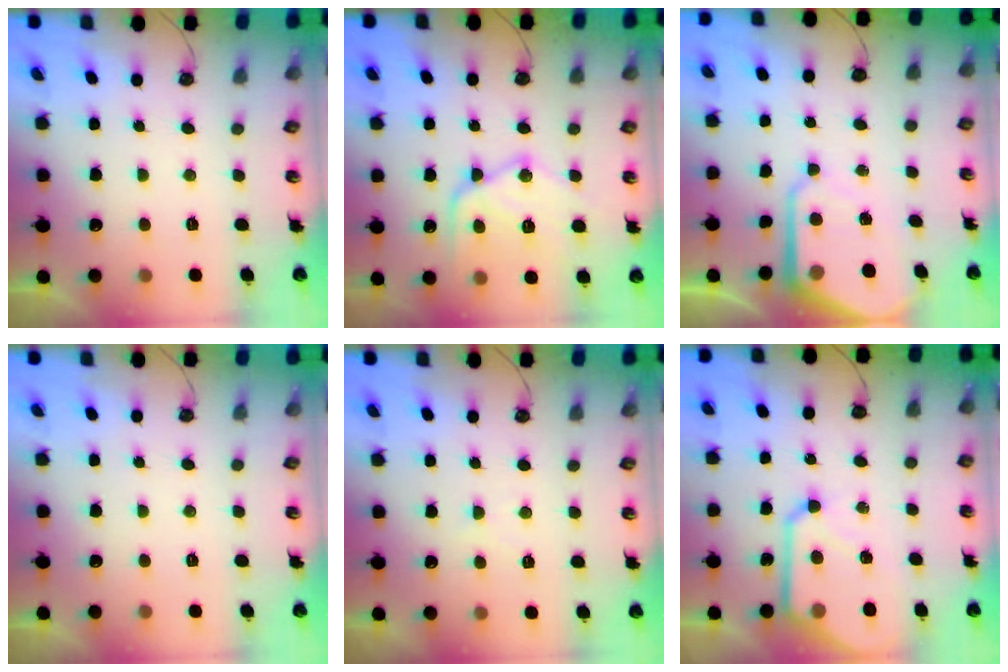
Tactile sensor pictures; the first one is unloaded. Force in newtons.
{"total": 15.7, "press": 15.6, "slide": 1.2}
{"total": 8.3, "press": 8.3, "slide": 0.7}
{"total": 0.0}
{"total": 3.4, "press": 3.4, "slide": 0.6}
{"total": 12.0, "press": 11.9, "slide": 1.1}